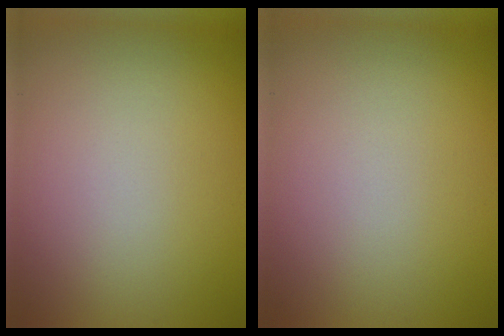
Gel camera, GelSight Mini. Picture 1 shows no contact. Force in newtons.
{"total": 0.0}